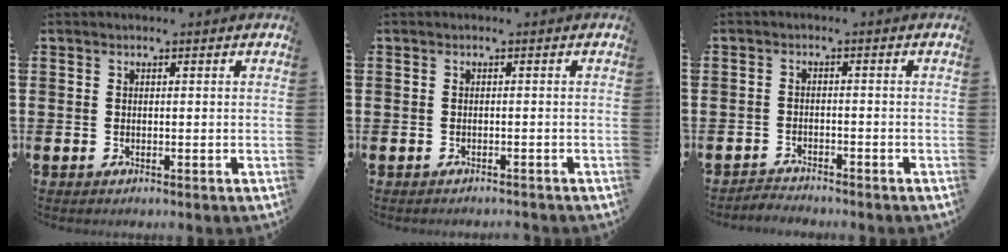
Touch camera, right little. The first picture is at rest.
{"total": 0.6, "force": [-0.6, 0.0, 0.0], "torque": [-0.001, -0.002, -0.012]}
{"total": 1.8, "force": [-1.8, 0.0, -0.2], "torque": [-0.002, 0.004, -0.040]}